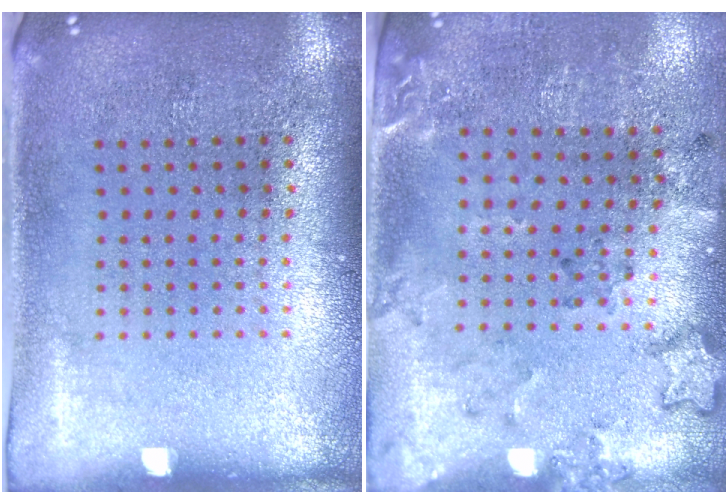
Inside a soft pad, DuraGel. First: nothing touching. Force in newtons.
{"total": 2.0, "press": 1.5, "slide": 1.4}